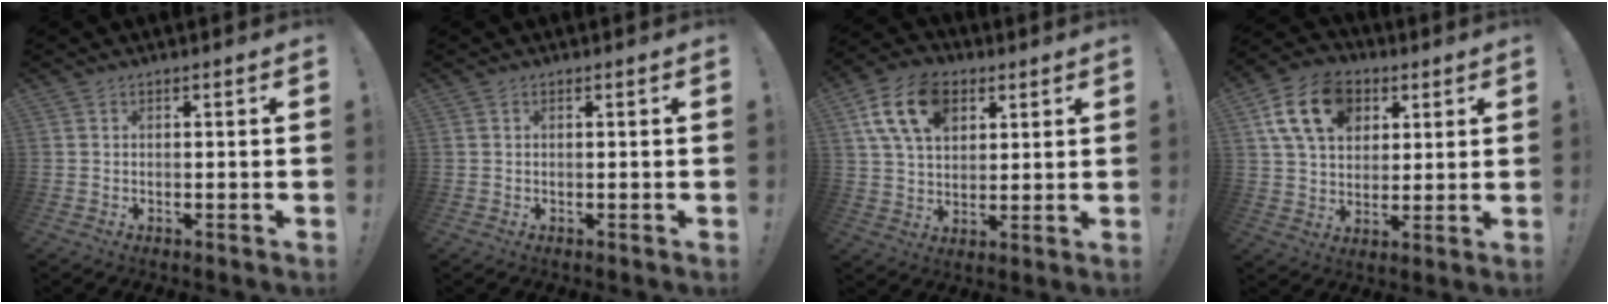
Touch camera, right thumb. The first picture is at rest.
{"total": 0.0}
{"total": 16.0, "force": [6.9, 10.7, 9.6], "torque": [-0.168, -0.015, 0.133]}
{"total": 16.8, "force": [6.6, 12.1, 9.6], "torque": [-0.156, -0.019, 0.124]}